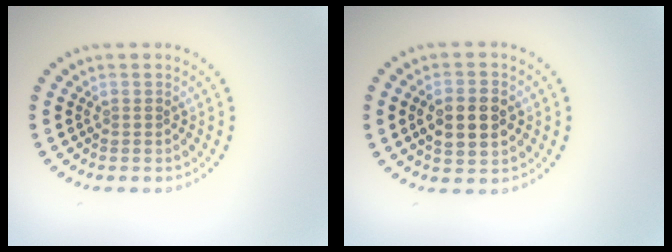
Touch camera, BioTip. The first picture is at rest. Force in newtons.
{"total": 3.8, "press": 3.8, "slide": 0.4}